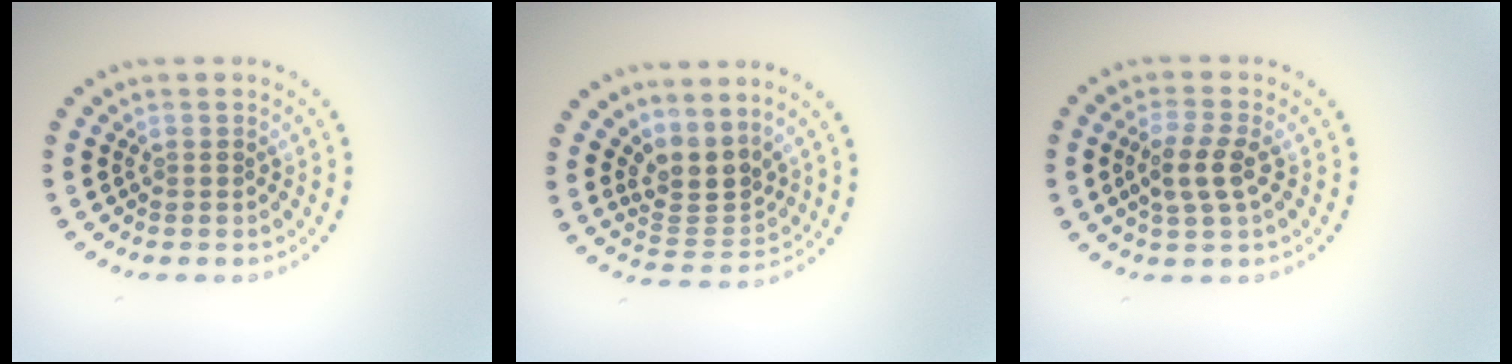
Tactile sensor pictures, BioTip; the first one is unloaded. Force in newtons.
{"total": 3.2, "press": 2.4, "slide": 2.1}
{"total": 2.8, "press": 2.6, "slide": 1.0}